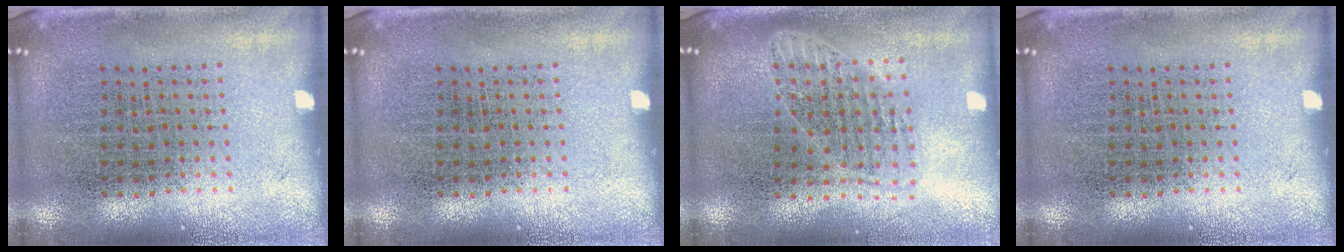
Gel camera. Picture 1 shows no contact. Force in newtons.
{"total": 0.0}
{"total": 1.7, "press": 1.4, "slide": 0.9}
{"total": 0.0}